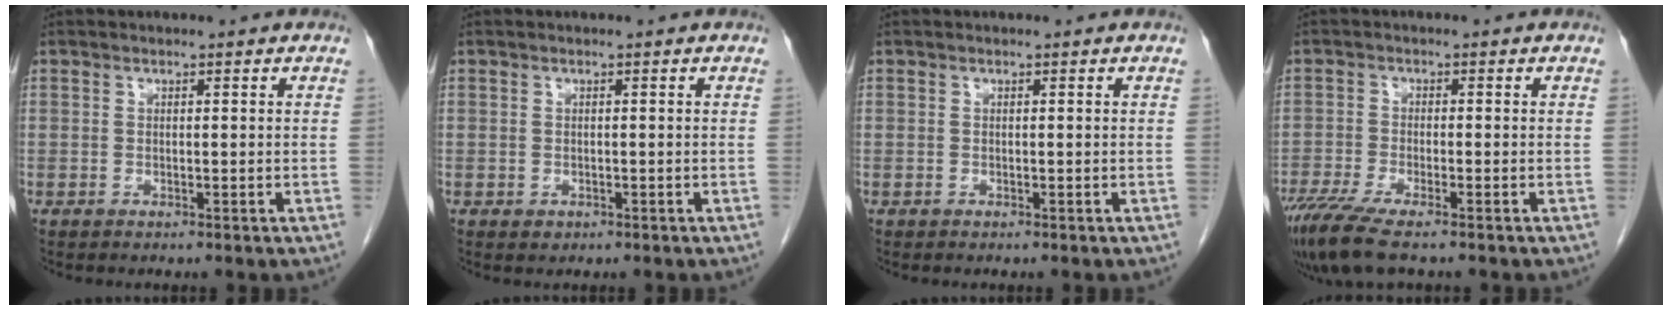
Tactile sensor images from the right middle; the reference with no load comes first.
{"total": 0.8, "force": [-0.3, 0.7, 0.3], "torque": [-0.005, 0.001, -0.001]}
{"total": 0.0}
{"total": 8.0, "force": [-5.9, 1.1, 5.2], "torque": [-0.094, -0.020, -0.103]}